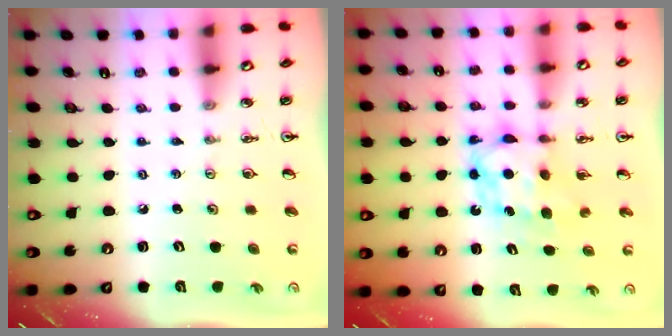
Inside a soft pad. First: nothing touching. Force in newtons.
{"total": 6.5, "press": 6.5, "slide": 0.2}